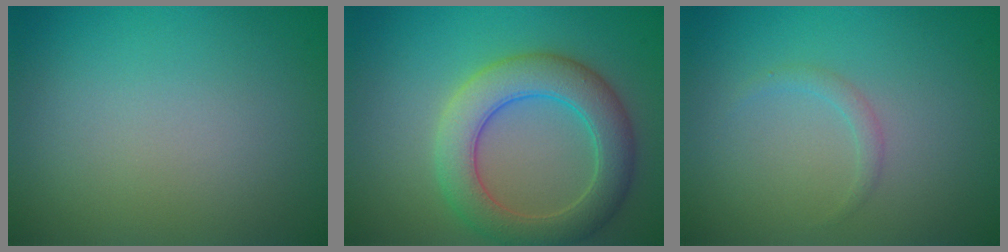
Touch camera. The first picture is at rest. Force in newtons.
{"total": 6.2, "press": 6.1, "slide": 0.5}
{"total": 1.0, "press": 1.0, "slide": 0.0}